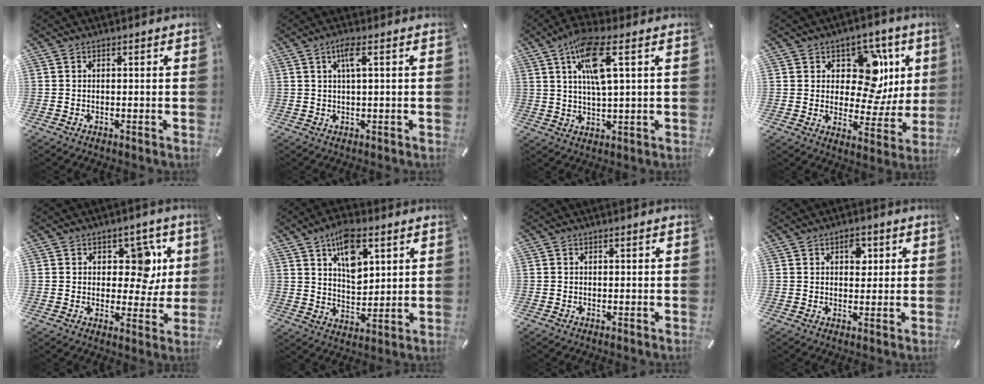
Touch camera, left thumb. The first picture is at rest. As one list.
[{"total": 4.1, "force": [1.3, 0.6, 3.8], "torque": [-0.078, 0.003, 0.018]}, {"total": 11.1, "force": [4.2, 2.5, 9.9], "torque": [-0.188, 0.003, 0.072]}, {"total": 14.2, "force": [5.0, 9.8, 8.9], "torque": [-0.107, -0.042, 0.091]}, {"total": 10.4, "force": [3.2, 7.3, 6.7], "torque": [-0.073, -0.012, 0.052]}, {"total": 11.0, "force": [6.1, 6.0, 7.0], "torque": [-0.104, -0.021, 0.106]}, {"total": 0.0}, {"total": 3.9, "force": [1.3, 2.7, 2.5], "torque": [-0.014, -0.009, 0.012]}]